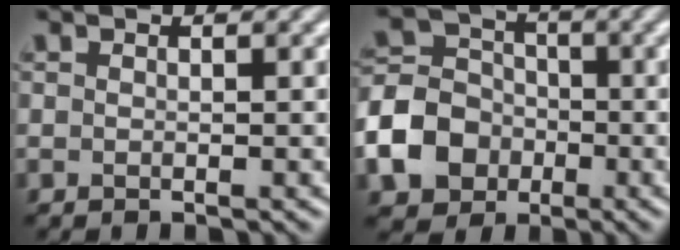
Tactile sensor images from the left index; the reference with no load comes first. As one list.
[{"total": 6.9, "force": [-2.2, 5.8, 3.1], "torque": [-0.071, 0.004, -0.058]}]